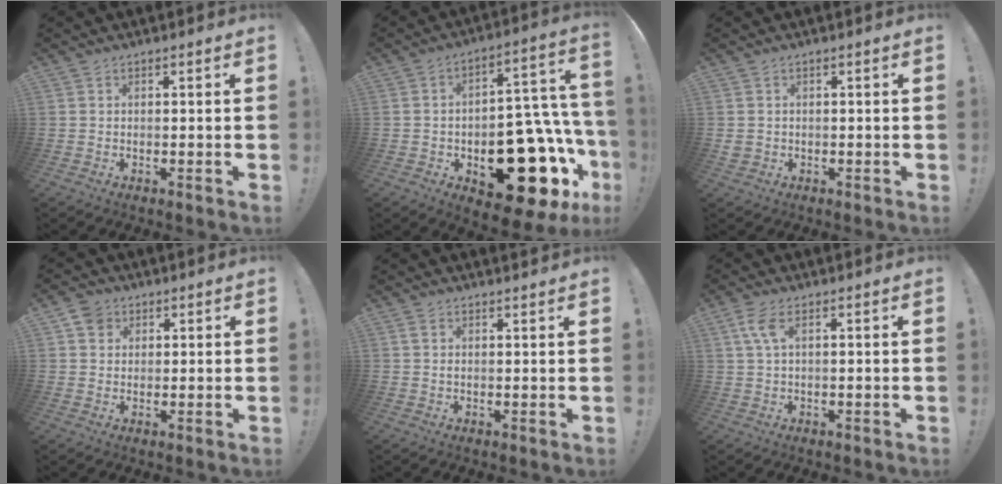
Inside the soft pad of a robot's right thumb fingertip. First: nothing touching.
{"total": 25.9, "force": [-9.3, 14.8, 19.0], "torque": [-0.229, 0.063, -0.127]}
{"total": 1.6, "force": [0.1, 1.5, 0.6], "torque": [-0.011, 0.001, 0.003]}
{"total": 4.6, "force": [2.4, 3.7, 1.2], "torque": [-0.019, -0.004, 0.045]}
{"total": 1.3, "force": [1.2, 0.2, 0.6], "torque": [0.001, -0.008, 0.019]}
{"total": 5.2, "force": [1.9, 2.1, 4.4], "torque": [-0.091, 0.004, 0.038]}